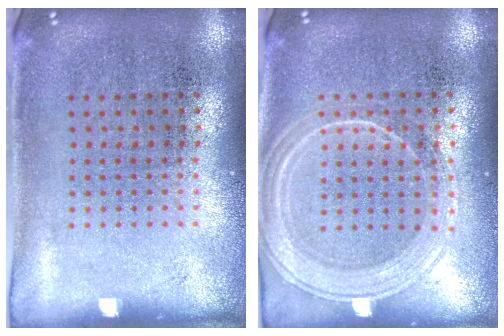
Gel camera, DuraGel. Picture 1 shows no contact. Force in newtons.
{"total": 1.8, "press": 1.8, "slide": 0.4}